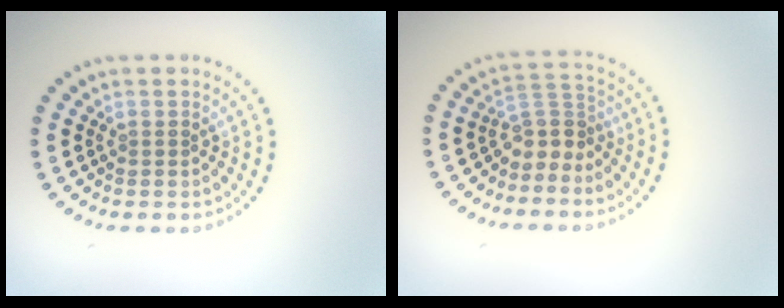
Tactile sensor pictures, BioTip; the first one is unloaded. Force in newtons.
{"total": 3.0, "press": 2.0, "slide": 2.2}